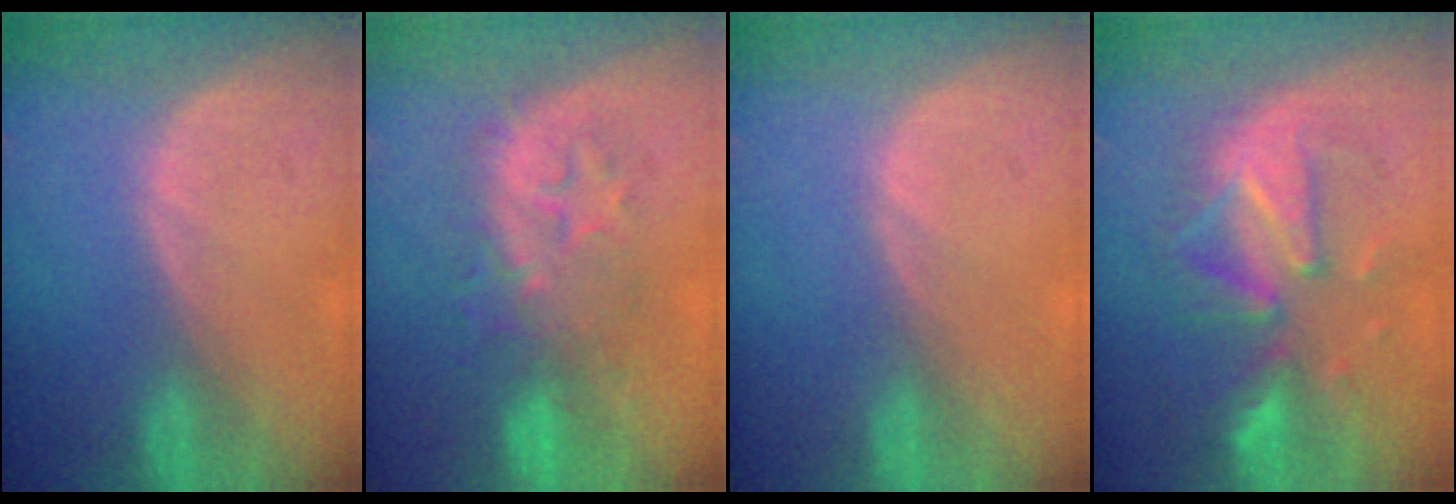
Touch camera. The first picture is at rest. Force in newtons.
{"total": 8.4, "press": 8.2, "slide": 1.4}
{"total": 0.0}
{"total": 9.6, "press": 9.0, "slide": 3.4}